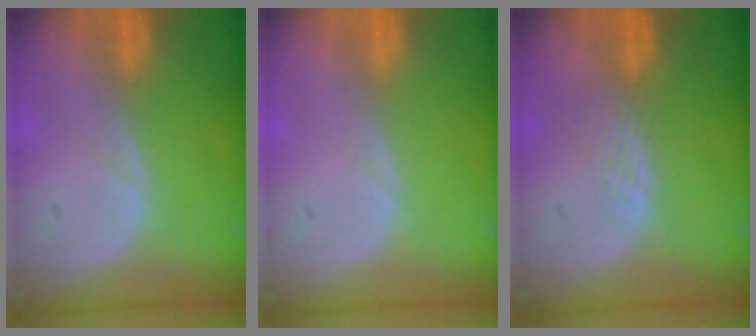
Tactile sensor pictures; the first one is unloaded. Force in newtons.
{"total": 0.0}
{"total": 1.8, "press": 1.8, "slide": 0.2}